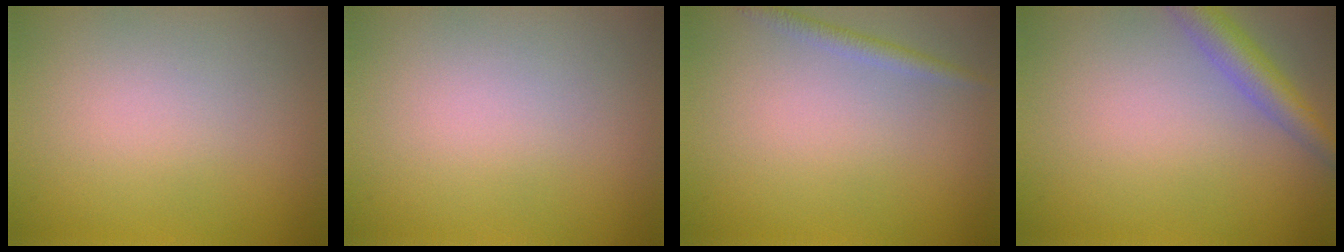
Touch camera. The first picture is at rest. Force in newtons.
{"total": 0.0}
{"total": 1.4, "press": 1.4, "slide": 0.0}
{"total": 3.3, "press": 3.3, "slide": 0.1}